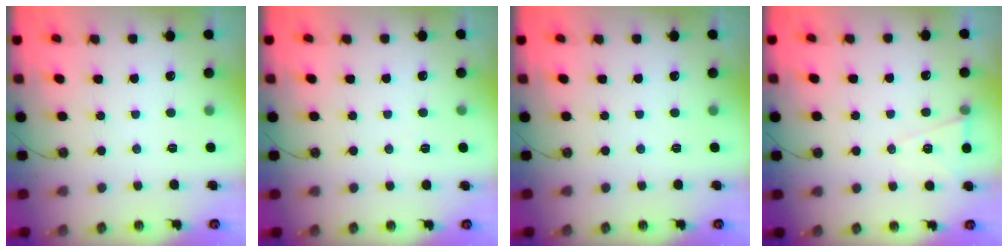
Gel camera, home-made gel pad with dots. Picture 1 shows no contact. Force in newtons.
{"total": 5.2, "press": 2.8, "slide": 4.4}
{"total": 0.0}
{"total": 6.9, "press": 5.3, "slide": 4.5}